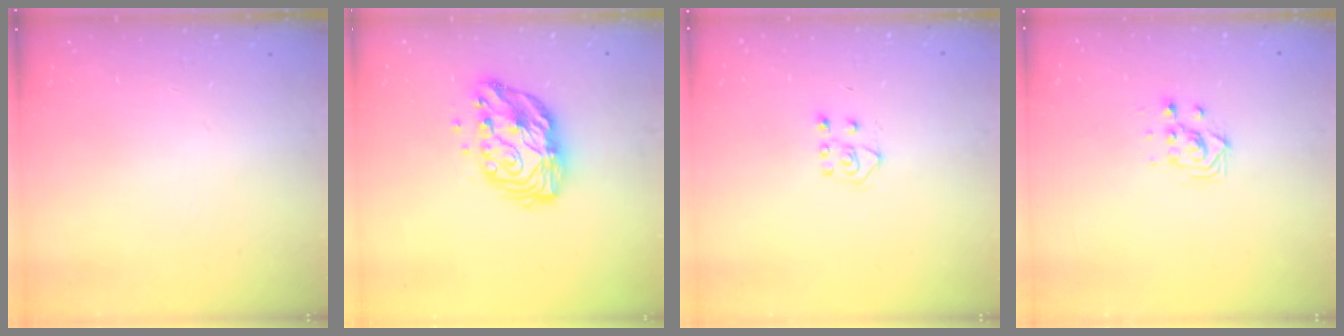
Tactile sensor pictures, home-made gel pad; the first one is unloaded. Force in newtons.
{"total": 12.8, "press": 12.8, "slide": 1.1}
{"total": 6.1, "press": 6.1, "slide": 0.5}
{"total": 4.5, "press": 4.5, "slide": 0.2}